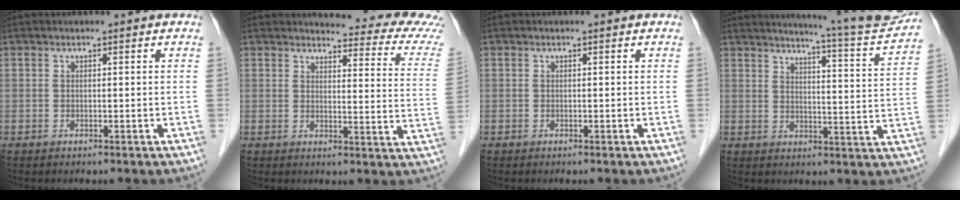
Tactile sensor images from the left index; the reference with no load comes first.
{"total": 14.1, "force": [13.6, 1.0, 3.6], "torque": [-0.018, -0.080, 0.119]}
{"total": 0.0}
{"total": 15.7, "force": [14.7, -0.8, 5.4], "torque": [-0.084, -0.058, 0.174]}